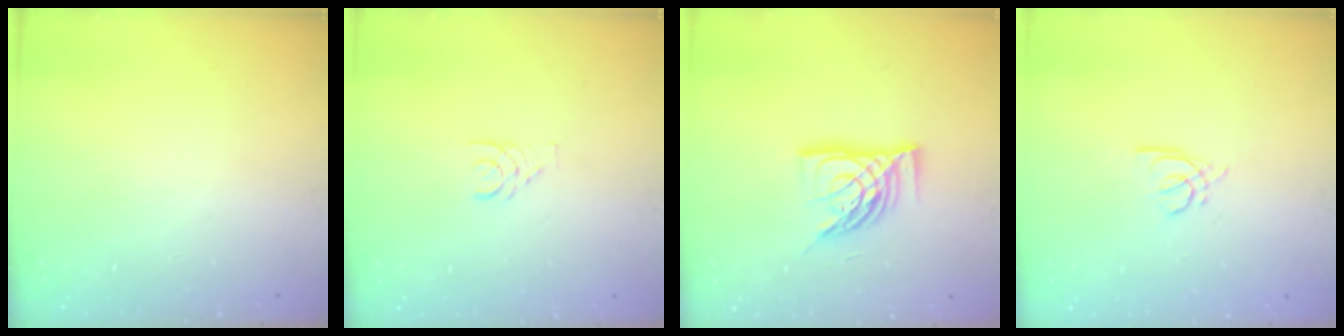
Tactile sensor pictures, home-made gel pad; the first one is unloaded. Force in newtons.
{"total": 1.7, "press": 1.7, "slide": 0.2}
{"total": 11.6, "press": 11.5, "slide": 1.5}
{"total": 3.9, "press": 3.9, "slide": 0.7}